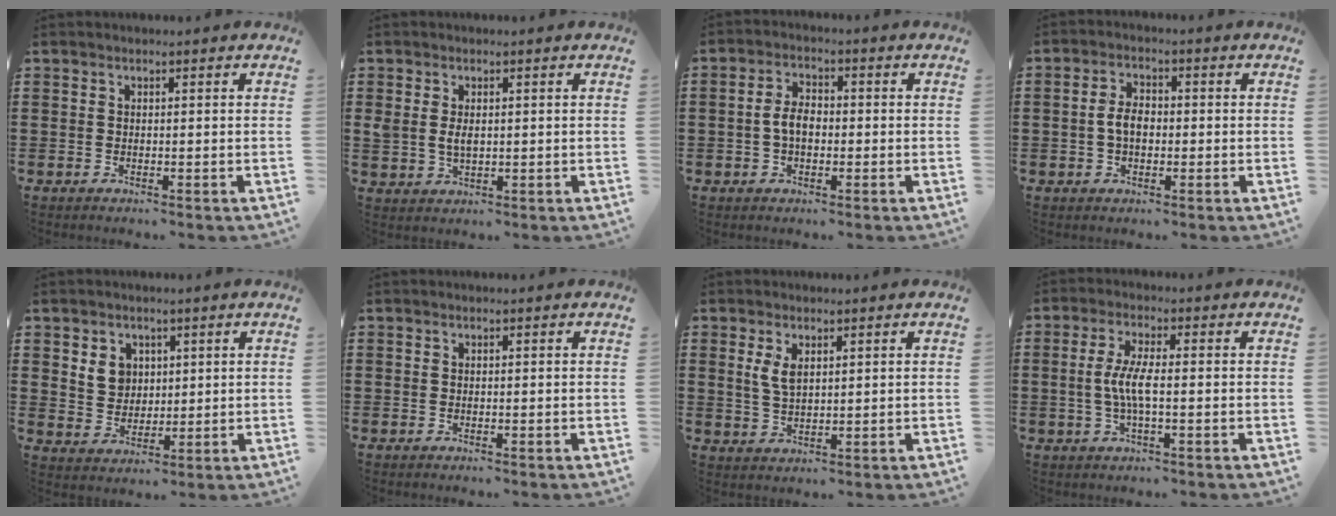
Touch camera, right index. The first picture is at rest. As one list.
[{"total": 2.8, "force": [0.5, 1.8, 2.2], "torque": [-0.046, 0.008, 0.009]}, {"total": 3.9, "force": [-0.6, 2.3, 3.1], "torque": [-0.073, 0.001, -0.017]}, {"total": 3.7, "force": [-0.5, 2.2, 3.0], "torque": [-0.064, 0.004, -0.013]}, {"total": 4.3, "force": [1.8, 3.7, 1.2], "torque": [-0.033, 0.009, 0.031]}, {"total": 0.0}, {"total": 3.3, "force": [1.4, 1.5, 2.6], "torque": [-0.057, 0.005, 0.024]}, {"total": 4.8, "force": [-0.7, 0.9, 4.7], "torque": [-0.104, -0.006, -0.022]}]